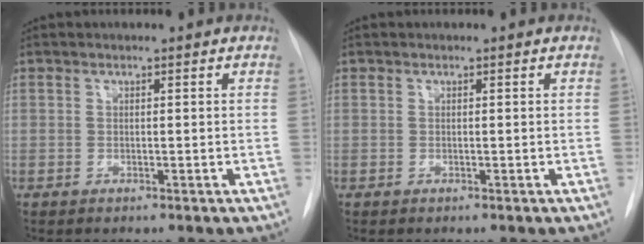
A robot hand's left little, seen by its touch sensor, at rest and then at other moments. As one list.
[{"total": 0.0}]